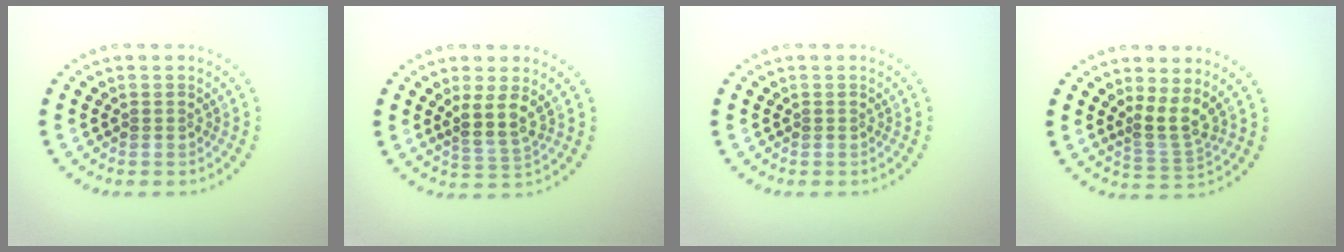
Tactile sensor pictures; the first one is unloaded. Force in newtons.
{"total": 2.6, "press": 2.1, "slide": 1.6}
{"total": 0.0}
{"total": 2.7, "press": 1.9, "slide": 2.0}